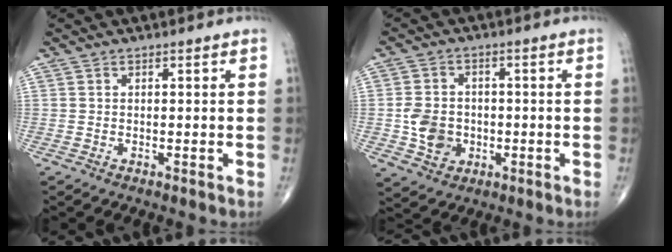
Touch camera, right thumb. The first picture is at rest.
{"total": 7.1, "force": [-1.2, 5.9, 3.8], "torque": [-0.046, 0.006, -0.018]}